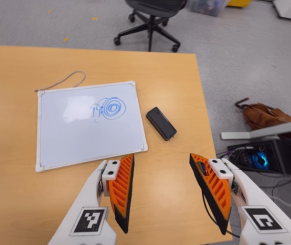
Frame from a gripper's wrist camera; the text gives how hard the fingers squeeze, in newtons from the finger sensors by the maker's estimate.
{"total": 0.0}